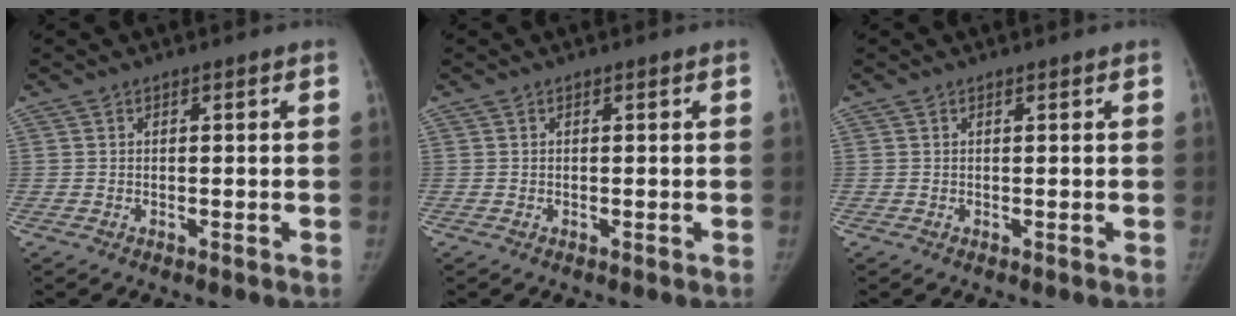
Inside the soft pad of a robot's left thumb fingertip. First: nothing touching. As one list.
[{"total": 0.0}, {"total": 0.0}]